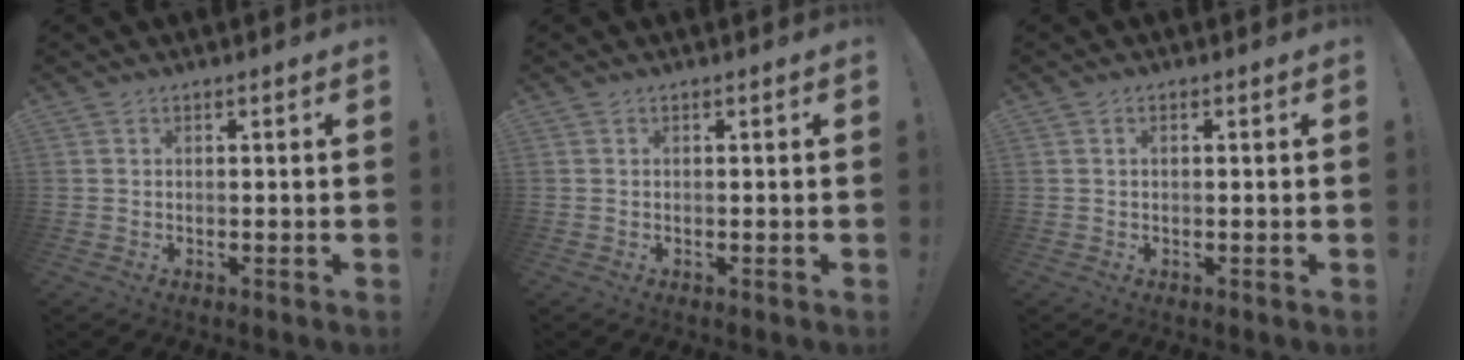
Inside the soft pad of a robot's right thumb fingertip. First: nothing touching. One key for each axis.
{"total": 0.0}
{"total": 0.9, "fx": 0.3, "fy": 0.5, "fz": 0.7, "tx": -0.019, "ty": 0.004, "tz": 0.006}